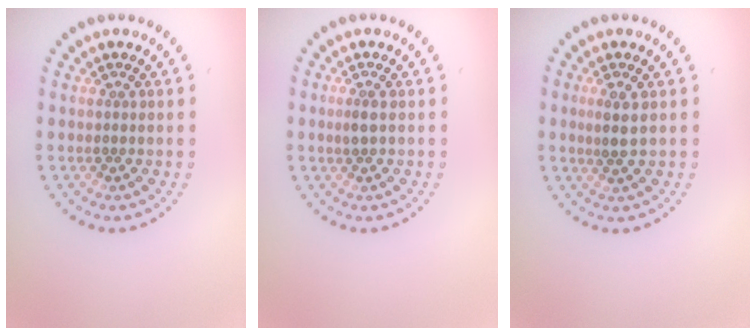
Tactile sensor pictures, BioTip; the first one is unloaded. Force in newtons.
{"total": 1.1, "press": 0.9, "slide": 0.5}
{"total": 1.9, "press": 1.7, "slide": 0.8}